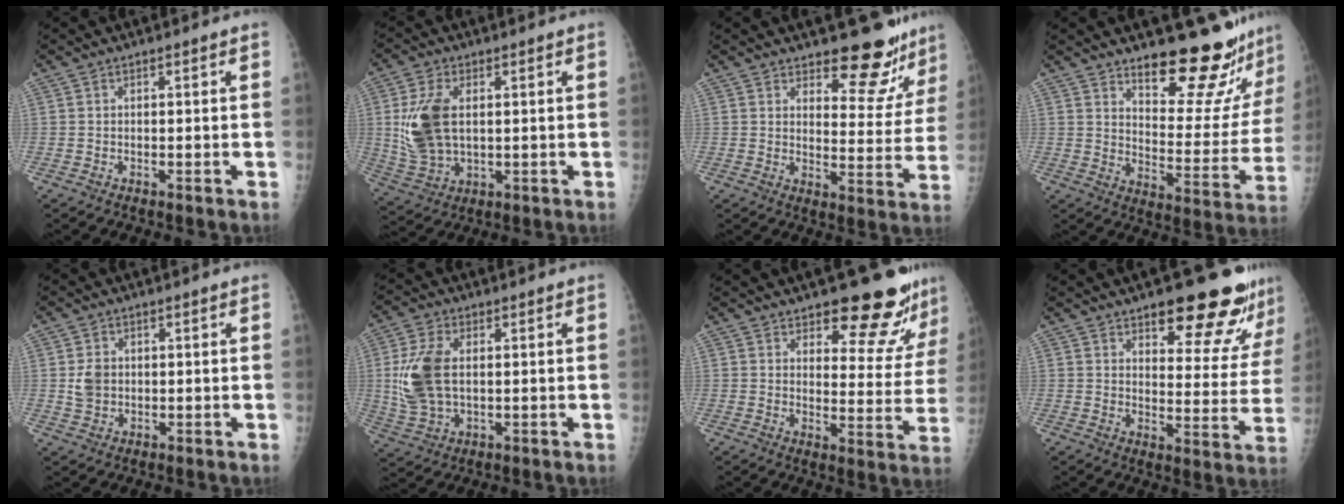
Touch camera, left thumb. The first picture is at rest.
{"total": 11.3, "force": [1.5, 6.8, 8.9], "torque": [-0.177, -0.007, 0.037]}
{"total": 12.4, "force": [10.7, 4.6, 4.2], "torque": [-0.007, -0.092, 0.135]}
{"total": 20.0, "force": [17.2, 4.9, 8.8], "torque": [-0.075, -0.155, 0.234]}
{"total": 3.7, "force": [0.2, 3.1, 2.0], "torque": [-0.022, 0.000, 0.007]}
{"total": 10.6, "force": [0.9, 6.5, 8.4], "torque": [-0.177, -0.002, 0.024]}
{"total": 14.7, "force": [12.0, 4.9, 7.0], "torque": [-0.039, -0.094, 0.147]}
{"total": 17.6, "force": [12.7, 5.8, 10.7], "torque": [-0.091, -0.078, 0.164]}